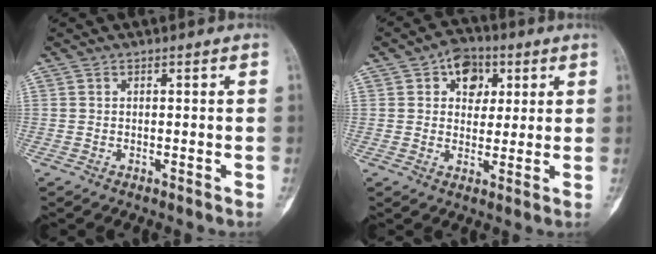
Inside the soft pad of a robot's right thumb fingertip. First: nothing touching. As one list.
[{"total": 7.7, "force": [3.0, 5.7, 4.3], "torque": [-0.020, -0.003, 0.038]}]